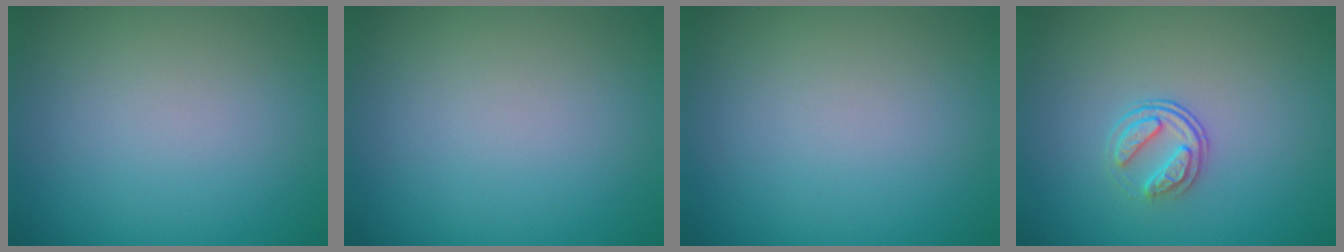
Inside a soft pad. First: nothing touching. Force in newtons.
{"total": 0.0}
{"total": 0.0}
{"total": 2.3, "press": 1.7, "slide": 1.6}